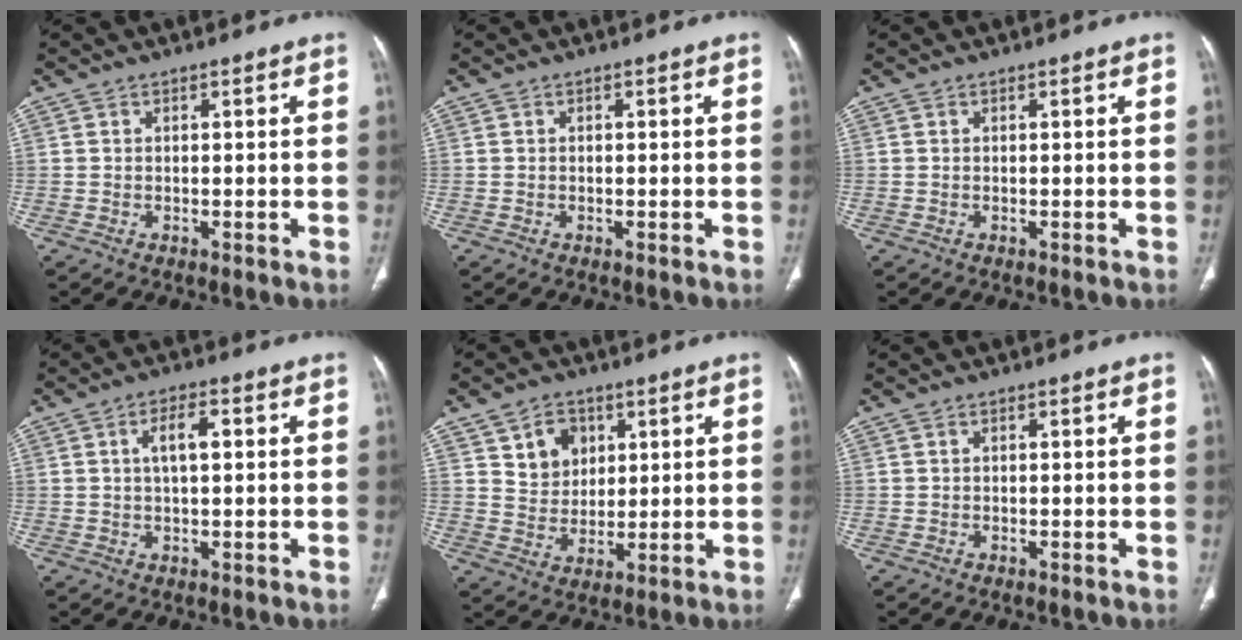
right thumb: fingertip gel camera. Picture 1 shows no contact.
{"total": 0.0}
{"total": 0.0}
{"total": 4.7, "force": [1.0, 2.0, 4.2], "torque": [-0.071, 0.008, 0.015]}
{"total": 7.6, "force": [3.3, 6.0, 3.3], "torque": [-0.026, -0.019, 0.063]}
{"total": 0.0}